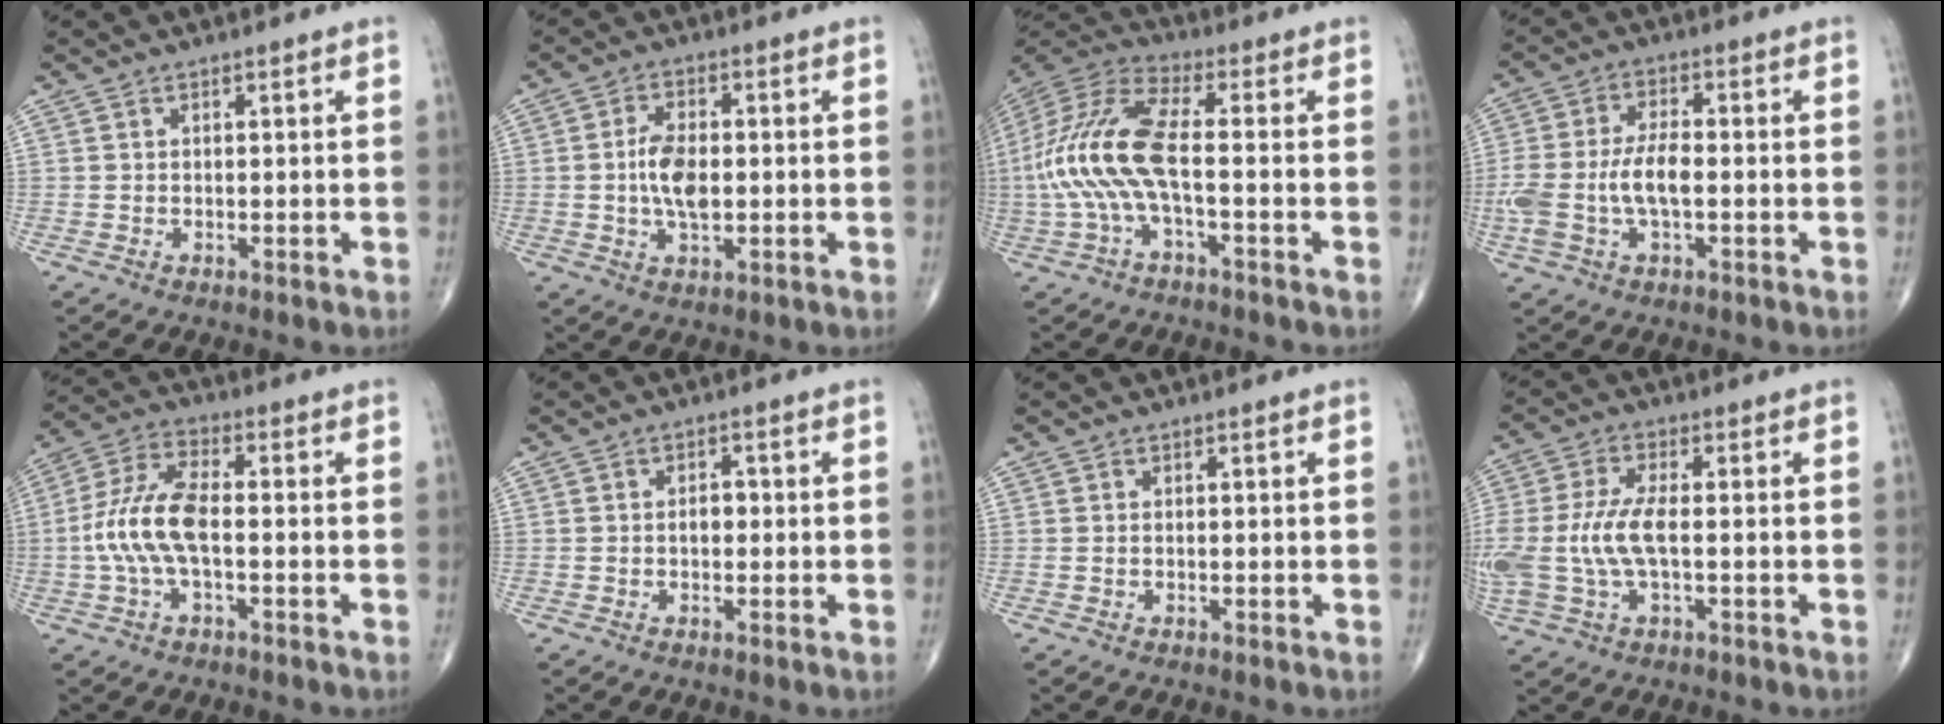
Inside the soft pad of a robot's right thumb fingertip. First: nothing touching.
{"total": 7.2, "force": [-0.3, 3.7, 6.1], "torque": [-0.116, 0.002, -0.009]}
{"total": 15.2, "force": [-2.0, 5.0, 14.2], "torque": [-0.331, 0.038, -0.044]}
{"total": 9.4, "force": [-1.4, 4.2, 8.3], "torque": [-0.193, 0.021, -0.025]}
{"total": 10.6, "force": [-1.4, 4.4, 9.5], "torque": [-0.217, 0.032, -0.031]}
{"total": 2.2, "force": [-0.2, 1.4, 1.7], "torque": [-0.018, 0.006, -0.007]}
{"total": 0.0}
{"total": 10.9, "force": [-0.9, 4.5, 9.9], "torque": [-0.251, 0.010, -0.015]}